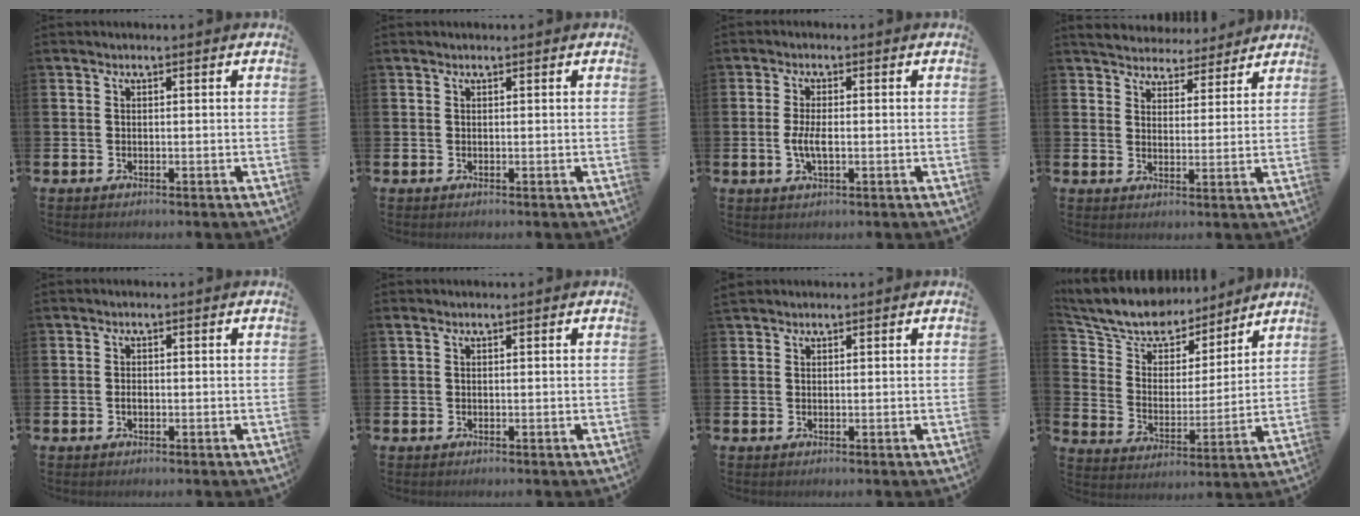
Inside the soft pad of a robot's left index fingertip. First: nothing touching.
{"total": 0.0}
{"total": 3.1, "force": [-0.5, 1.2, 2.8], "torque": [-0.059, -0.002, -0.013]}
{"total": 4.6, "force": [4.4, 1.2, -0.4], "torque": [-0.015, -0.033, 0.078]}
{"total": 0.8, "force": [-0.4, 0.5, 0.5], "torque": [-0.010, 0.002, -0.008]}
{"total": 0.5, "force": [0.3, 0.2, 0.4], "torque": [-0.002, 0.002, 0.003]}
{"total": 1.2, "force": [1.1, 0.4, 0.0], "torque": [0.011, -0.001, 0.018]}
{"total": 9.6, "force": [8.7, 3.7, 1.5], "torque": [-0.083, -0.058, 0.158]}